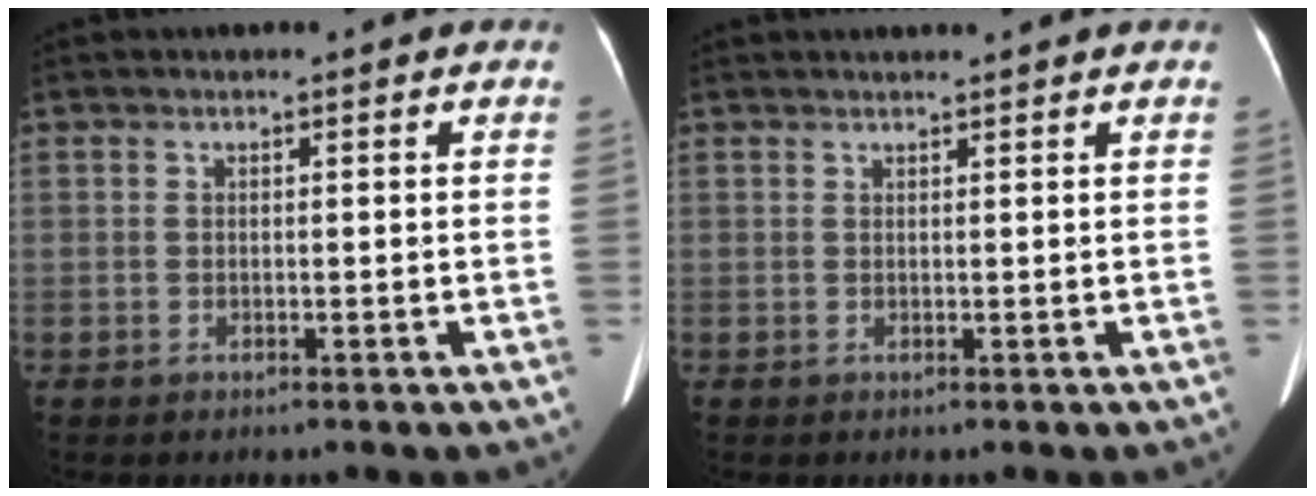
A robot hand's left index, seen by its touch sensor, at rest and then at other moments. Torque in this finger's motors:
{"motor_torque": [0.88, -1.26, 0.07, 0.07]}